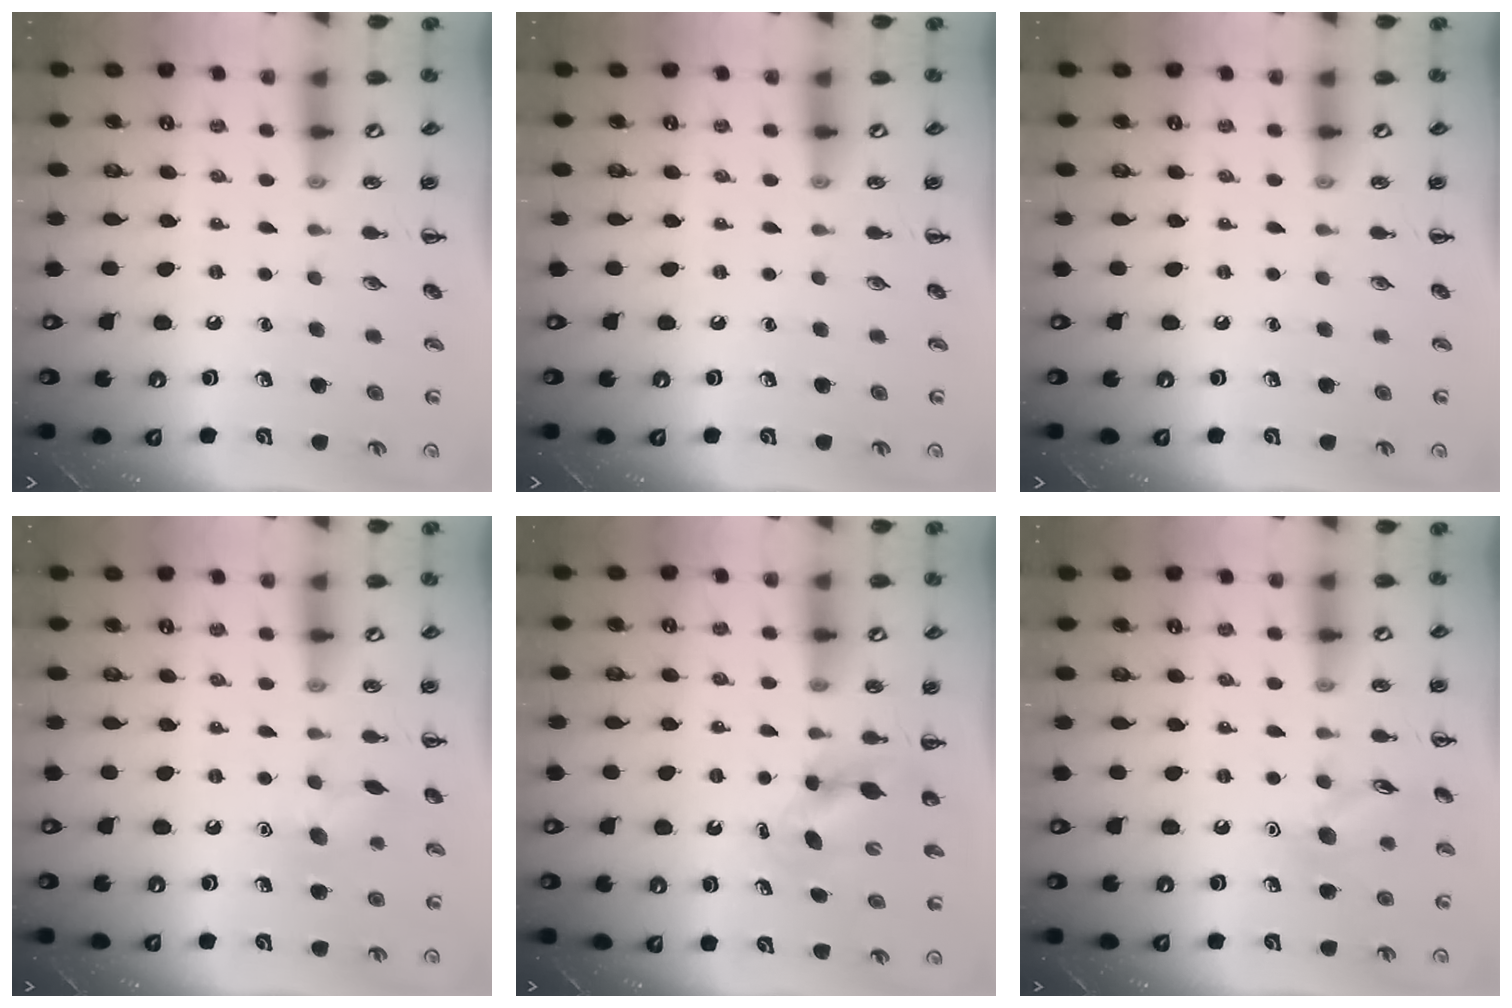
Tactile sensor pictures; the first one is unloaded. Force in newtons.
{"total": 0.0}
{"total": 0.0}
{"total": 7.1, "press": 6.9, "slide": 1.4}
{"total": 5.0, "press": 5.0, "slide": 0.3}
{"total": 9.8, "press": 9.8, "slide": 0.6}